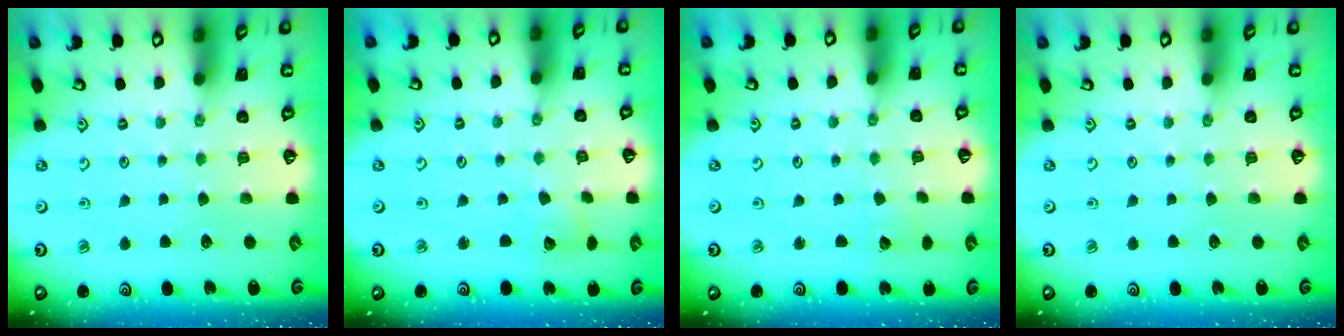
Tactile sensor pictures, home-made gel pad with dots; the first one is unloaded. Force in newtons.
{"total": 2.3, "press": 2.3, "slide": 0.4}
{"total": 3.1, "press": 3.1, "slide": 0.2}
{"total": 0.0}